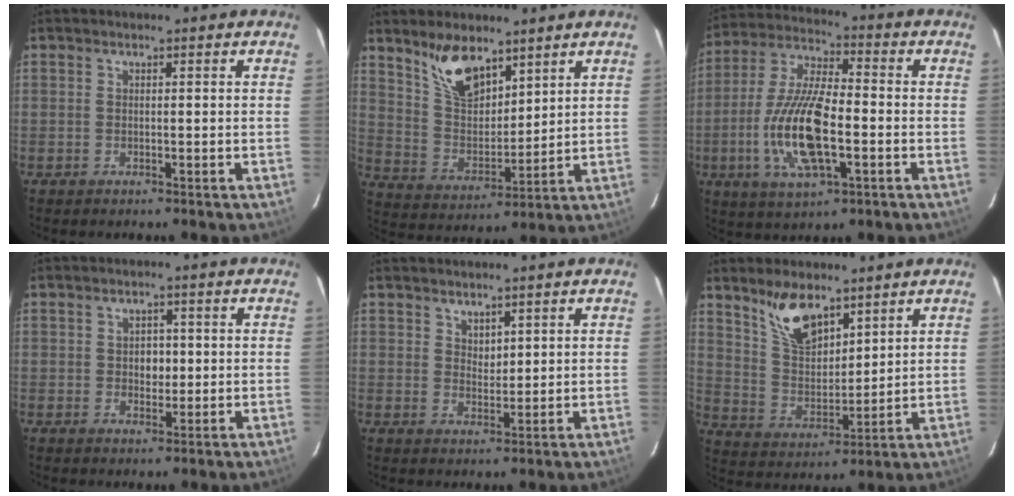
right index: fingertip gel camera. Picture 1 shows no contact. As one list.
[{"total": 10.9, "force": [7.7, 4.9, 6.0], "torque": [-0.111, 0.006, 0.156]}, {"total": 16.0, "force": [-4.0, 5.6, 14.5], "torque": [-0.305, -0.007, -0.076]}, {"total": 3.0, "force": [0.1, 2.5, 1.7], "torque": [-0.025, 0.006, 0.001]}, {"total": 2.5, "force": [2.0, 1.3, 0.8], "torque": [-0.009, 0.000, 0.037]}, {"total": 10.4, "force": [7.3, 4.6, 5.8], "torque": [-0.107, 0.007, 0.148]}]